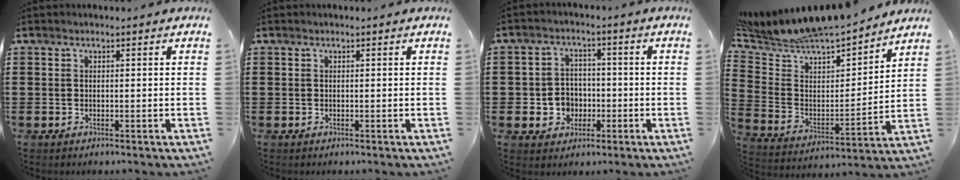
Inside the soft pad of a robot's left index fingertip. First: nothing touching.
{"total": 0.0}
{"total": 4.7, "force": [-1.2, 4.2, 1.7], "torque": [-0.045, 0.010, -0.024]}
{"total": 7.9, "force": [7.8, 1.0, 1.1], "torque": [-0.069, -0.070, 0.129]}